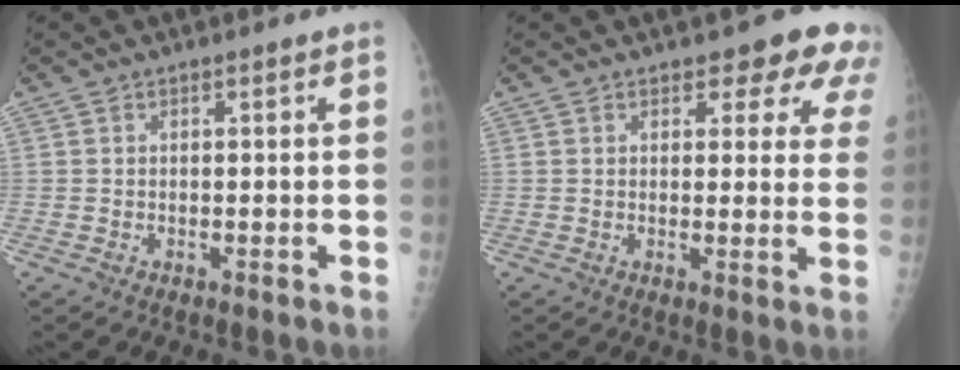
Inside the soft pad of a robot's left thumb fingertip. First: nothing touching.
{"total": 8.4, "force": [6.2, 4.0, 4.1], "torque": [-0.004, -0.028, 0.057]}